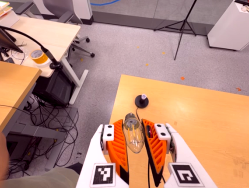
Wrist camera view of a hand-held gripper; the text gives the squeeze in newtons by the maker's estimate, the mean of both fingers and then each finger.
{"total": 19.5, "left": 22.0, "right": 16.9}